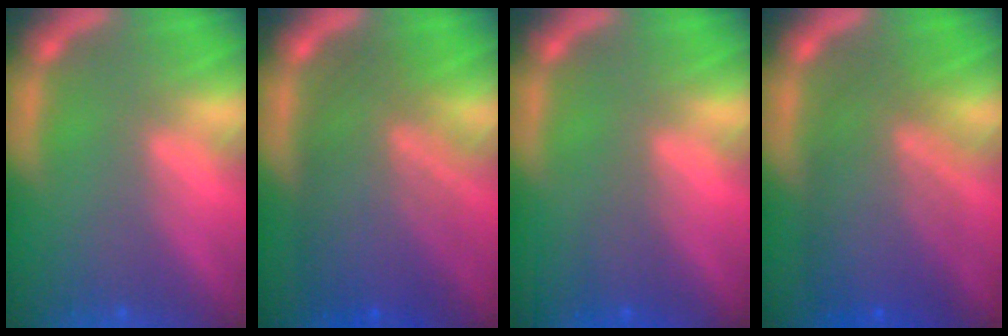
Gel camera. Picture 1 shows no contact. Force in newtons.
{"total": 9.1}
{"total": 1.5}
{"total": 8.1}